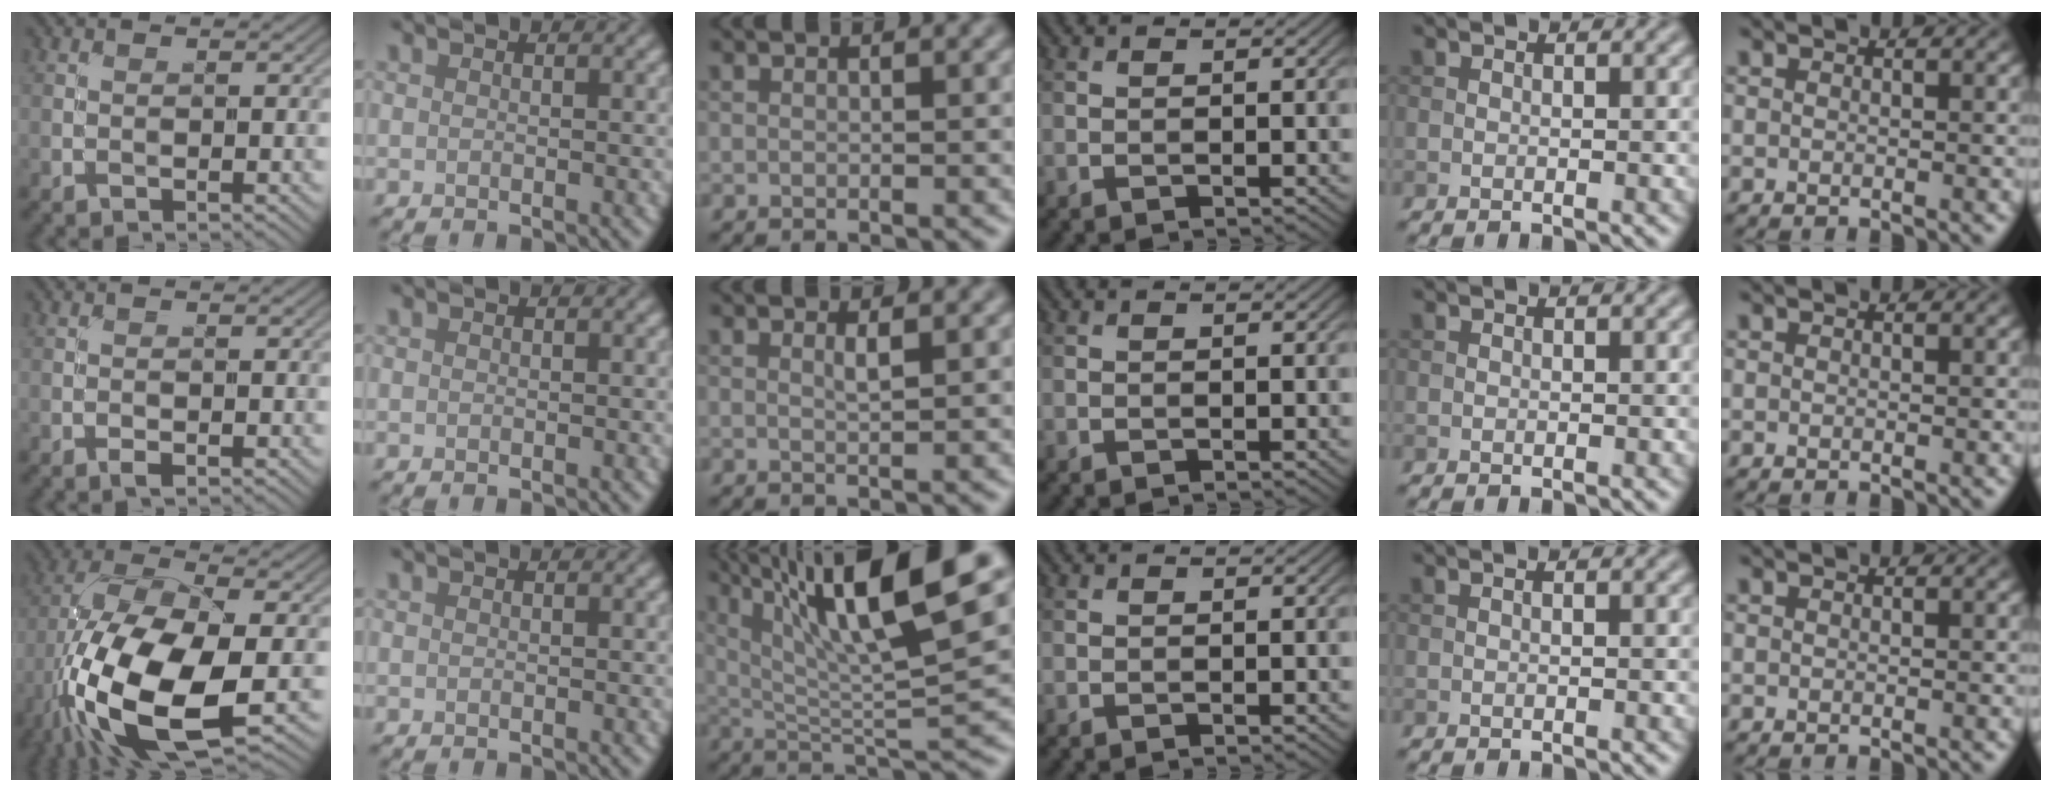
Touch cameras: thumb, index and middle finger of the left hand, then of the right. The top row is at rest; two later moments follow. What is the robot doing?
{"motion": "unscrew", "object": "medicine bottle"}